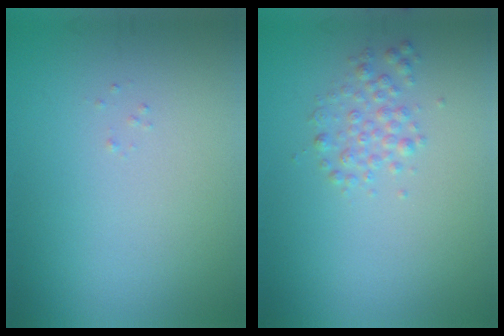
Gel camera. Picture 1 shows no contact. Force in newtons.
{"total": 1.7, "press": 1.7, "slide": 0.0}